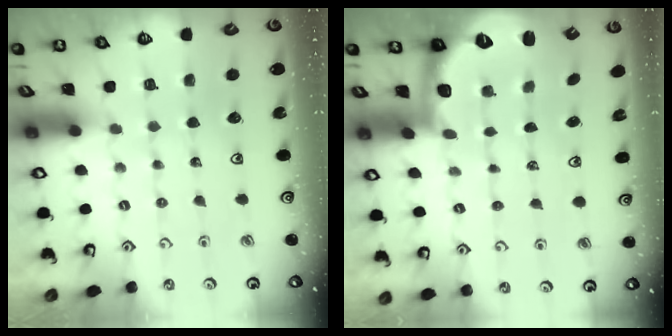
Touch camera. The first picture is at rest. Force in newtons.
{"total": 2.5, "press": 2.0, "slide": 1.5}